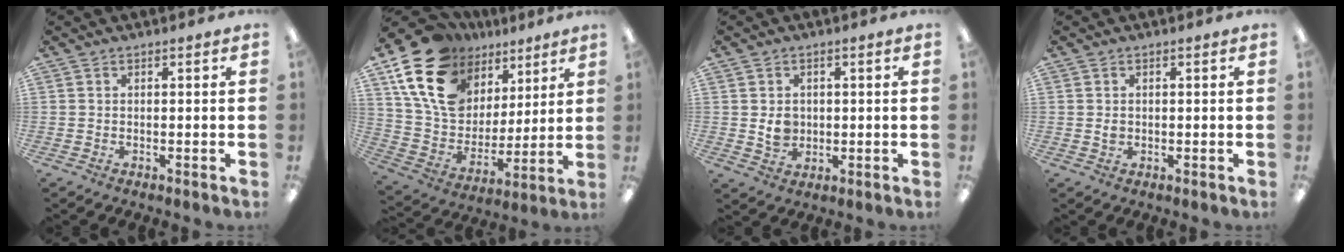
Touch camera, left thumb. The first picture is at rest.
{"total": 21.3, "force": [11.6, 14.4, 10.4], "torque": [-0.203, -0.049, 0.220]}
{"total": 4.2, "force": [0.3, 3.5, 2.2], "torque": [-0.029, 0.001, 0.005]}
{"total": 1.3, "force": [0.1, 1.0, 0.8], "torque": [-0.016, 0.004, 0.001]}